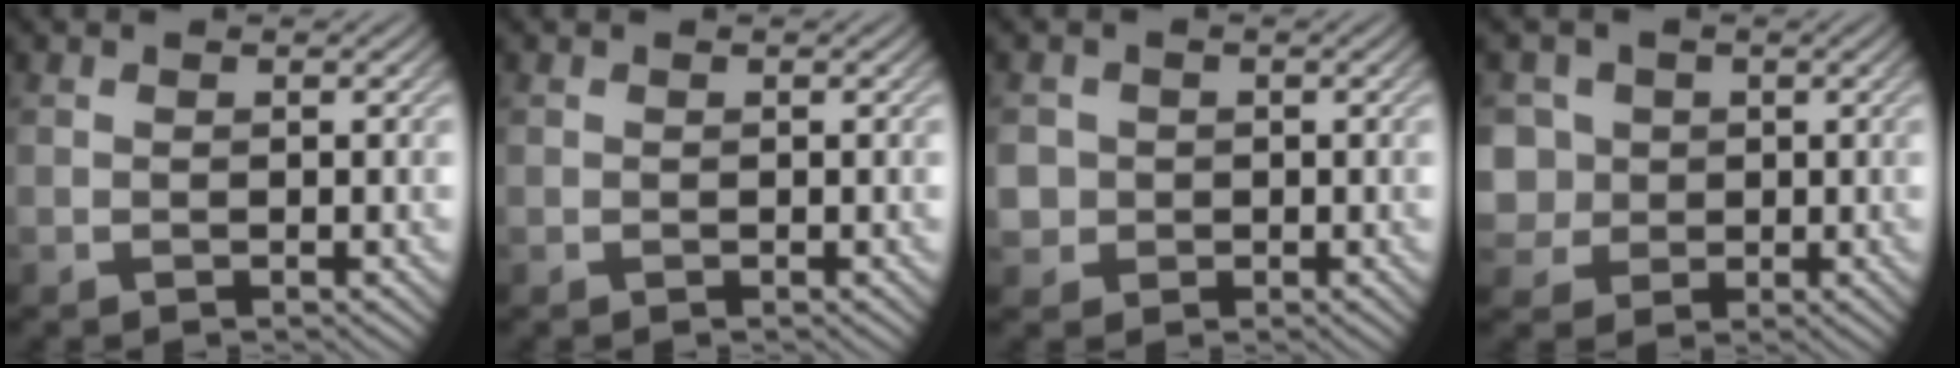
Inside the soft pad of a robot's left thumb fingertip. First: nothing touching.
{"total": 0.0}
{"total": 2.8, "force": [-0.1, 2.8, 0.5], "torque": [-0.017, -0.004, -0.005]}
{"total": 5.6, "force": [0.5, 5.2, 1.8], "torque": [-0.066, 0.007, -0.006]}